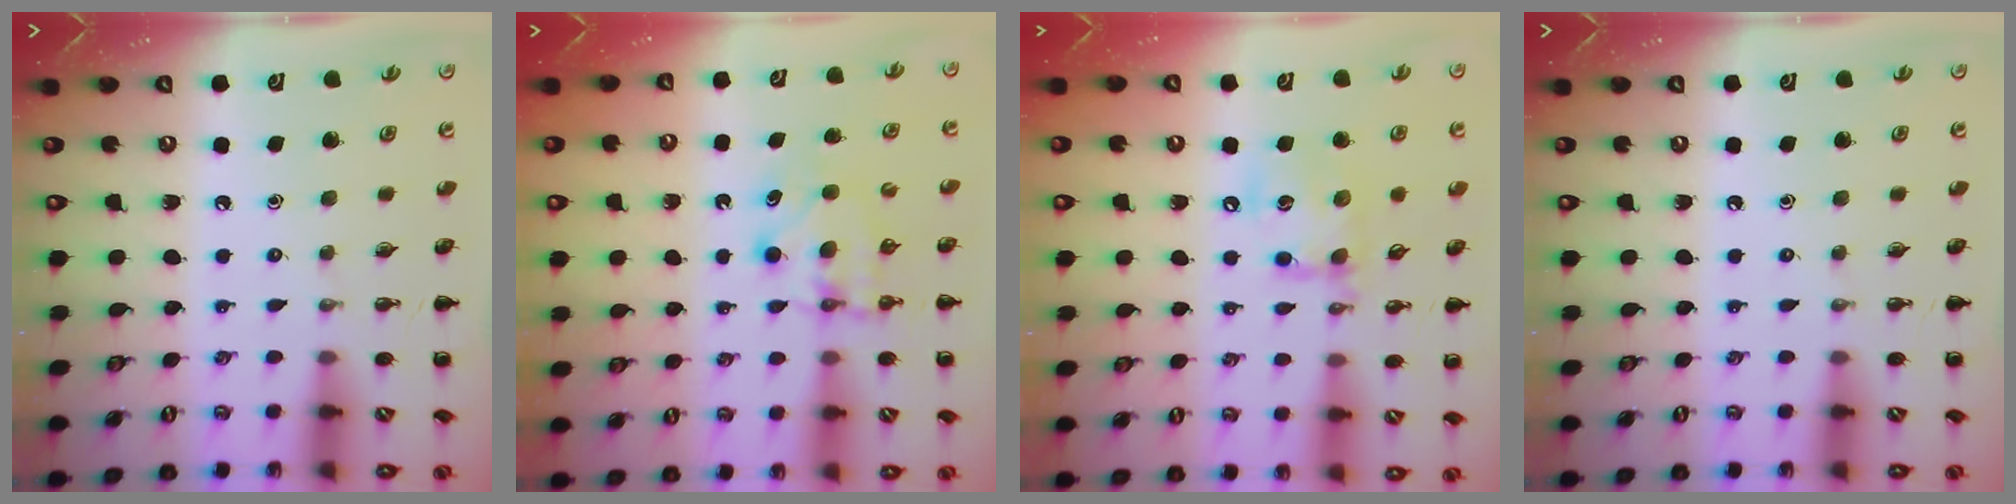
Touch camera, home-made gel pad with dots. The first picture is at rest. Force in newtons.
{"total": 6.3, "press": 6.1, "slide": 1.3}
{"total": 12.7, "press": 12.5, "slide": 2.2}
{"total": 0.0}